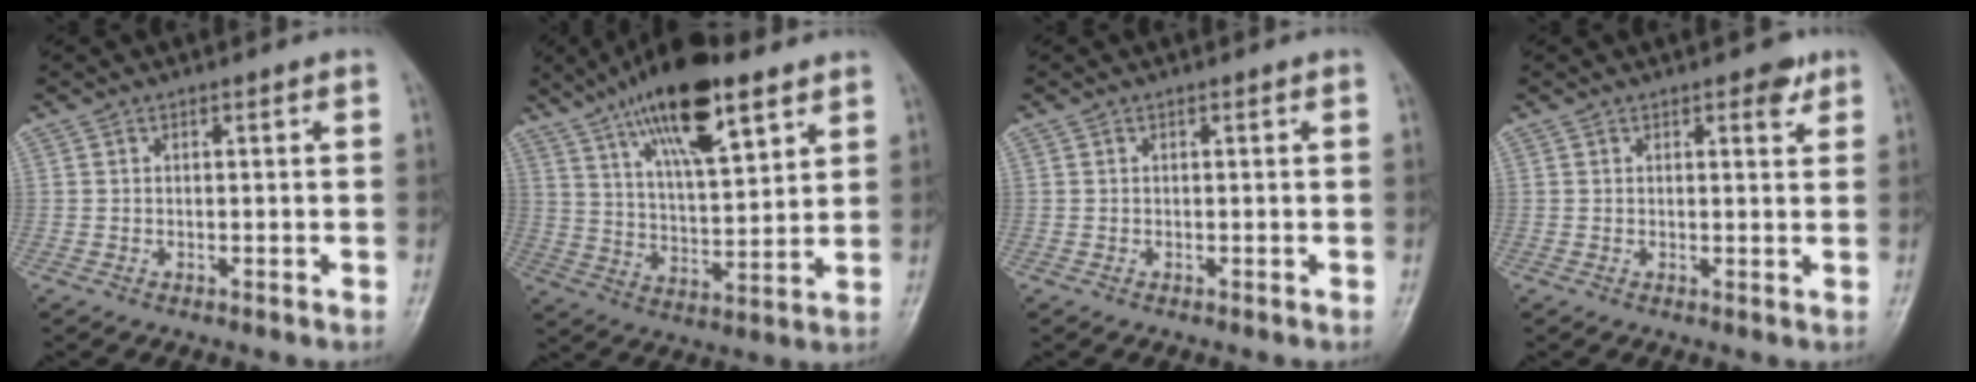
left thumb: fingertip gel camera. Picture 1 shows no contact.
{"total": 17.9, "force": [10.7, 6.0, 13.1], "torque": [-0.198, -0.038, 0.186]}
{"total": 0.0}
{"total": 2.3, "force": [1.5, 1.1, 1.4], "torque": [-0.009, -0.008, 0.018]}